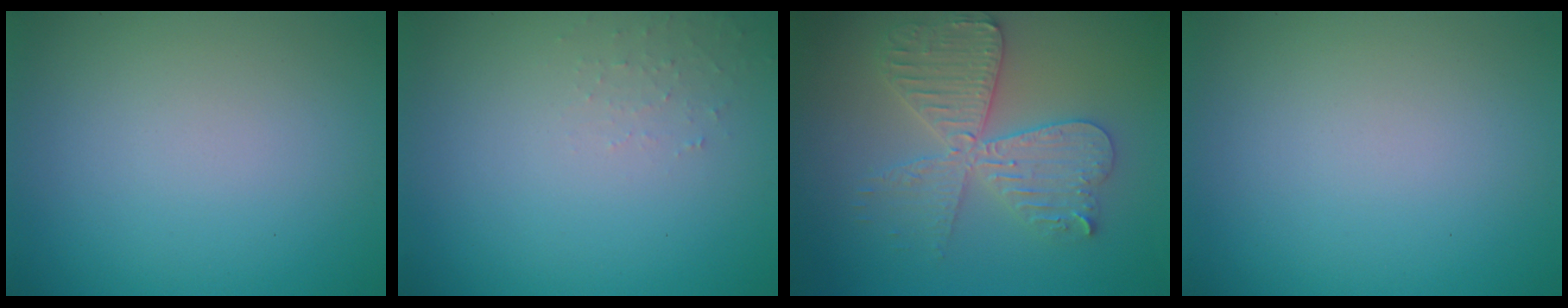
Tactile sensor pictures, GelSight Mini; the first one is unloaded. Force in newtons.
{"total": 1.1, "press": 1.0, "slide": 0.2}
{"total": 5.7, "press": 5.6, "slide": 0.9}
{"total": 0.0}